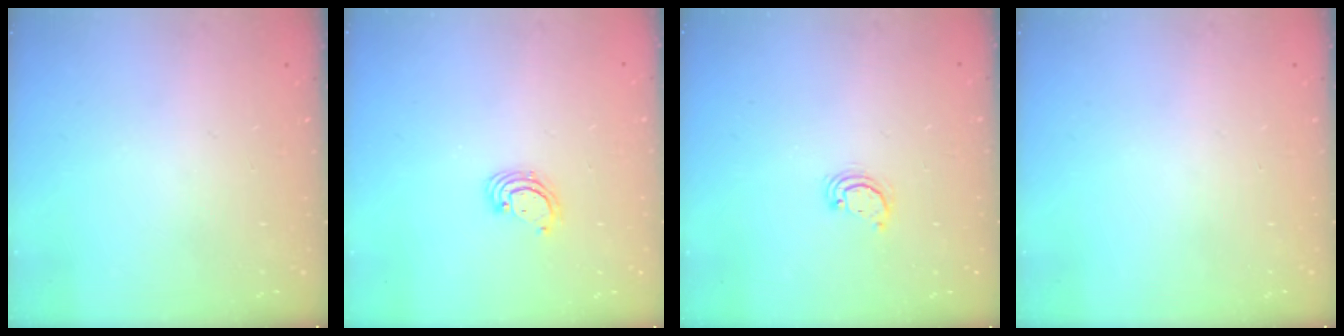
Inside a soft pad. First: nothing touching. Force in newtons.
{"total": 3.4, "press": 3.4, "slide": 0.3}
{"total": 2.6, "press": 2.6, "slide": 0.3}
{"total": 0.0}